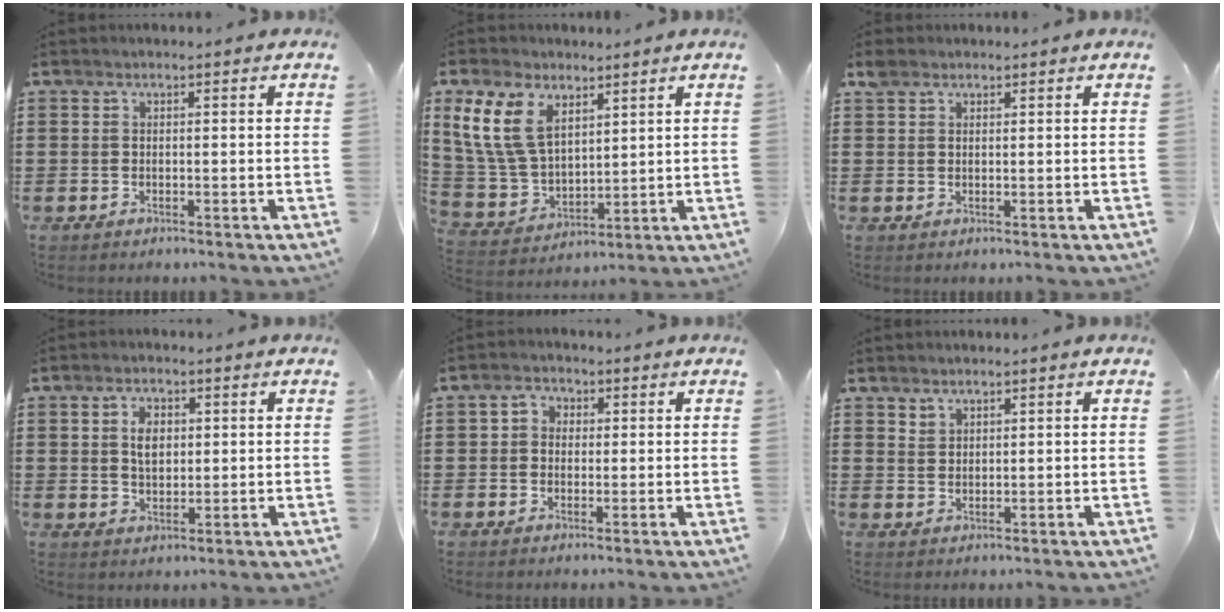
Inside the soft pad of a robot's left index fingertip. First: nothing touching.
{"total": 11.3, "force": [5.9, 6.8, 6.8], "torque": [-0.183, 0.004, 0.109]}
{"total": 1.6, "force": [1.3, 0.9, 0.4], "torque": [-0.012, 0.005, 0.025]}
{"total": 3.9, "force": [0.9, 2.4, 3.0], "torque": [-0.056, 0.008, 0.013]}
{"total": 2.3, "force": [-0.1, 2.3, 0.4], "torque": [-0.020, 0.011, -0.008]}
{"total": 1.8, "force": [1.5, 0.9, 0.1], "torque": [-0.005, 0.001, 0.031]}